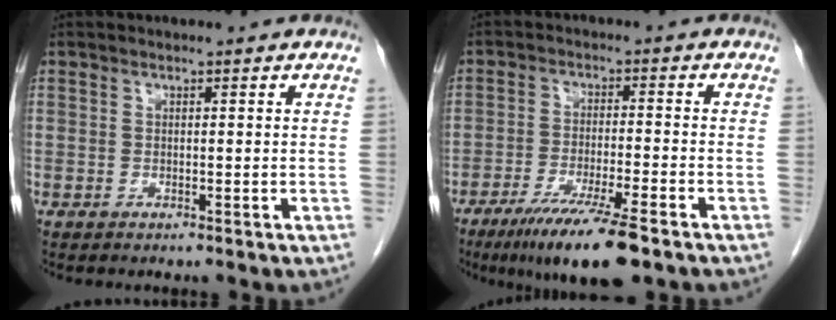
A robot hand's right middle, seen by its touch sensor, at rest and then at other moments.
{"total": 10.9, "force": [-7.4, 0.6, 8.0], "torque": [-0.136, -0.028, -0.122]}